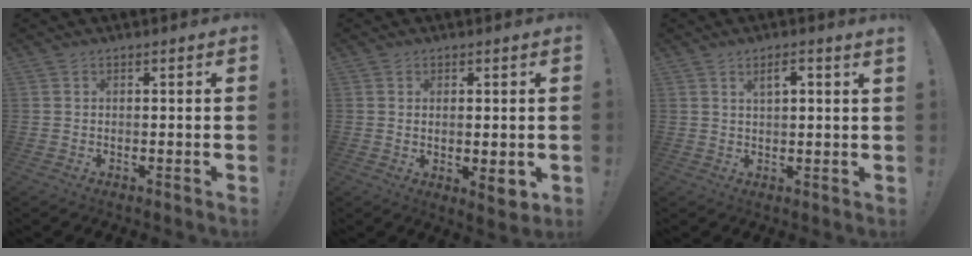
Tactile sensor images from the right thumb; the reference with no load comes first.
{"total": 4.4, "force": [0.2, 1.6, 4.1], "torque": [-0.047, -0.007, 0.009]}
{"total": 3.3, "force": [1.6, 0.5, 2.8], "torque": [-0.042, -0.005, 0.022]}